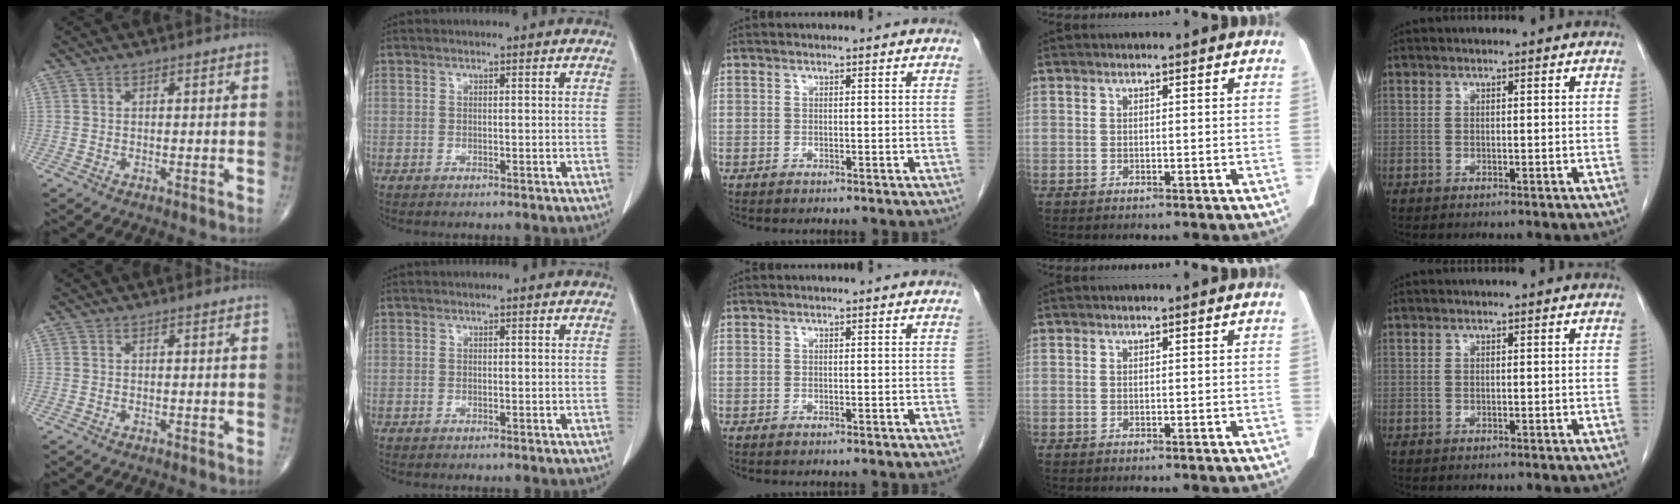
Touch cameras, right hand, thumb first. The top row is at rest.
{}